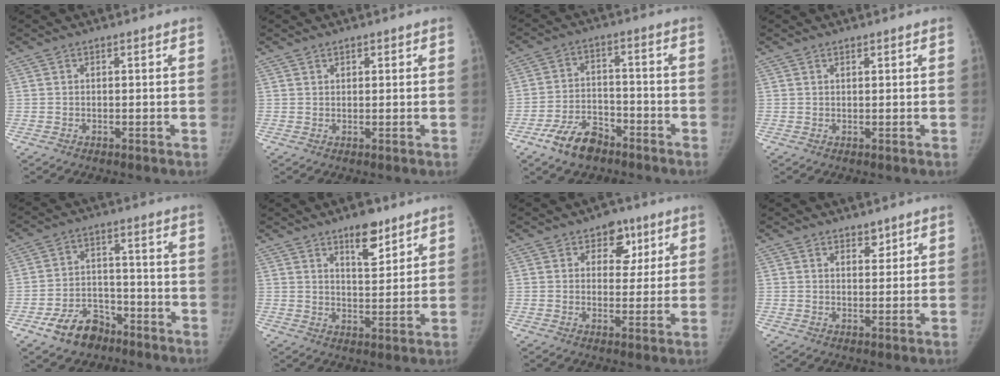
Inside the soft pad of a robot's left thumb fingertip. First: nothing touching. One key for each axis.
{"total": 1.0, "fx": 0.7, "fy": 0.7, "fz": 0.4, "tx": 0.004, "ty": -0.003, "tz": 0.009}
{"total": 8.9, "fx": -6.1, "fy": 4.9, "fz": 4.3, "tx": -0.068, "ty": 0.035, "tz": -0.110}
{"total": 0.6, "fx": 0.5, "fy": 0.2, "fz": 0.3, "tx": -0.005, "ty": -0.002, "tz": 0.008}
{"total": 9.1, "fx": -6.0, "fy": 5.9, "fz": 3.7, "tx": -0.040, "ty": 0.045, "tz": -0.099}
{"total": 7.6, "fx": 5.1, "fy": 3.0, "fz": 4.8, "tx": -0.050, "ty": -0.034, "tz": 0.079}
{"total": 6.6, "fx": 3.2, "fy": 4.8, "fz": 3.3, "tx": -0.002, "ty": -0.009, "tz": 0.040}
{"total": 2.5, "fx": 1.8, "fy": 1.4, "fz": 1.0, "tx": 0.001, "ty": -0.012, "tz": 0.030}